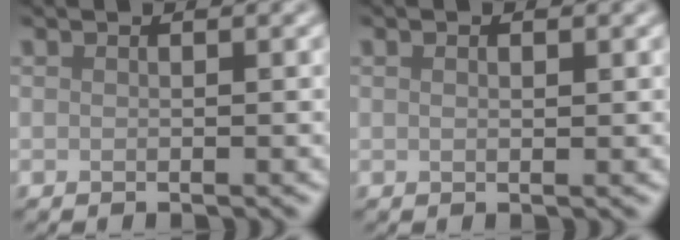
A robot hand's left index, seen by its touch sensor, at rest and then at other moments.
{"total": 1.1, "force": [0.5, 0.5, 0.8], "torque": [-0.011, -0.004, 0.010]}